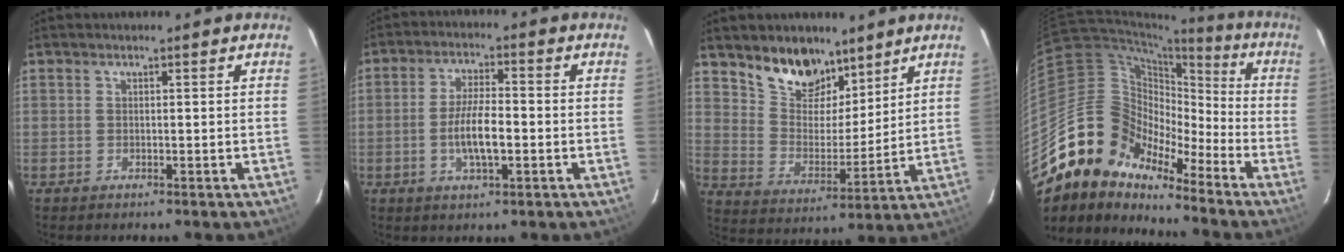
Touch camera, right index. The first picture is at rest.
{"total": 8.3, "force": [-2.0, 2.3, 7.7], "torque": [-0.151, 0.000, -0.038]}
{"total": 12.3, "force": [9.0, 6.8, 4.8], "torque": [-0.096, 0.007, 0.169]}
{"total": 15.4, "force": [-12.8, 7.5, 4.3], "torque": [-0.074, 0.032, -0.253]}